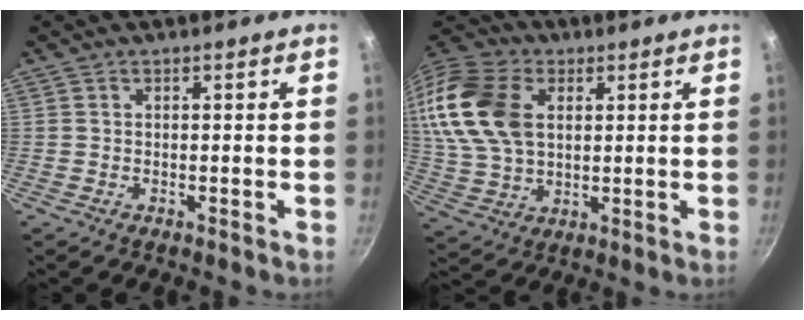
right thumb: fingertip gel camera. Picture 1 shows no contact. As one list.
[{"total": 20.0, "force": [4.6, 13.4, 14.0], "torque": [-0.281, 0.007, 0.088]}]